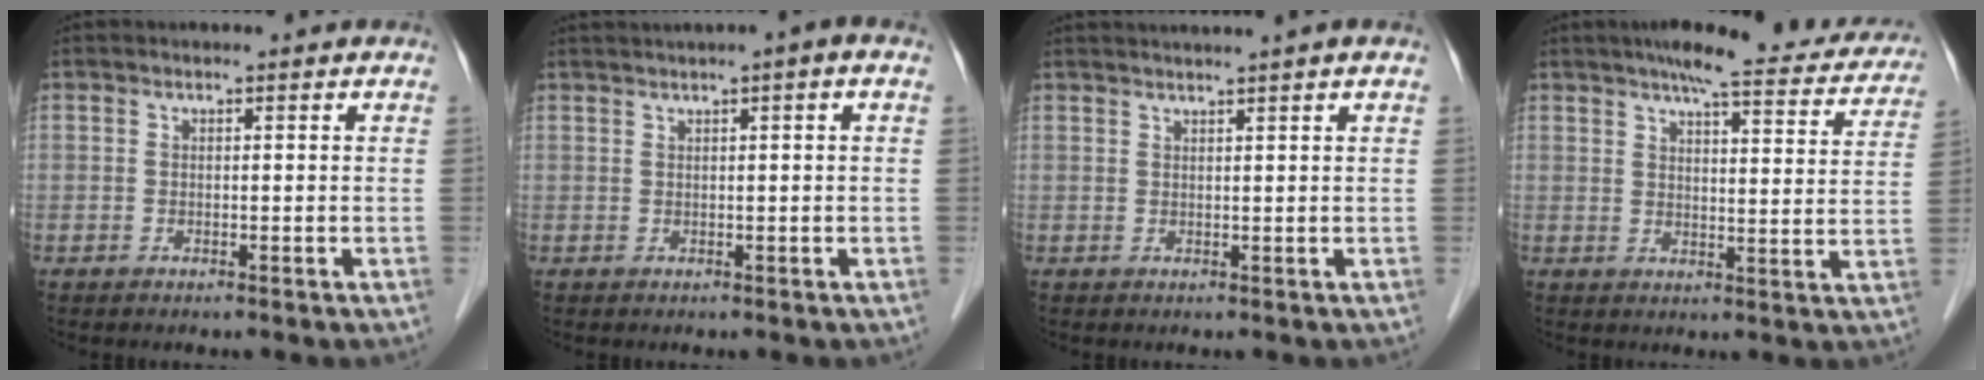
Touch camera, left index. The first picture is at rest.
{"total": 3.2, "force": [1.6, -0.2, 2.8], "torque": [-0.049, 0.013, 0.026]}
{"total": 4.3, "force": [3.5, -1.2, 2.2], "torque": [-0.026, 0.022, 0.056]}
{"total": 19.1, "force": [16.5, 3.2, 9.1], "torque": [-0.111, 0.005, 0.192]}